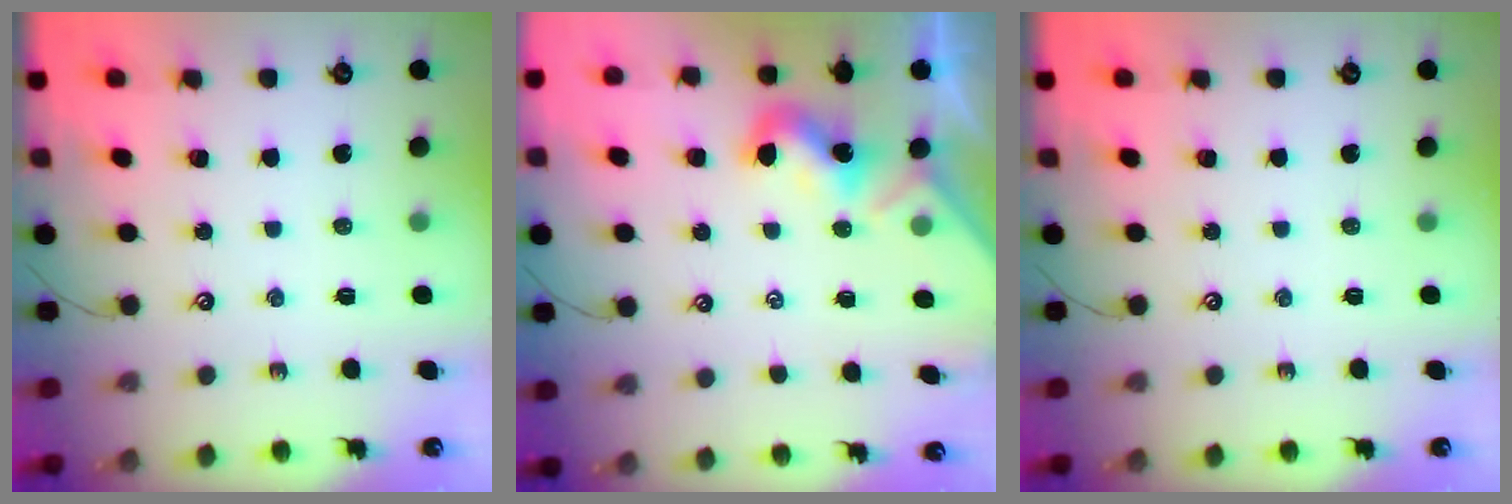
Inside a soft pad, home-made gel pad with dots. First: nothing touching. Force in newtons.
{"total": 2.0, "press": 2.0, "slide": 0.5}
{"total": 0.0}